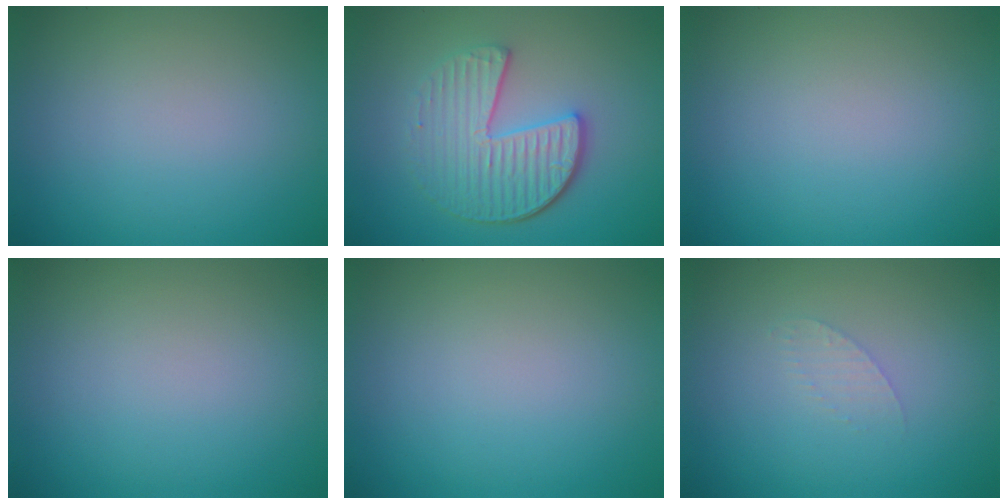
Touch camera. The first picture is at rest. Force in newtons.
{"total": 5.0, "press": 4.0, "slide": 3.1}
{"total": 0.0}
{"total": 0.0}
{"total": 0.0}
{"total": 1.0, "press": 1.0, "slide": 0.1}